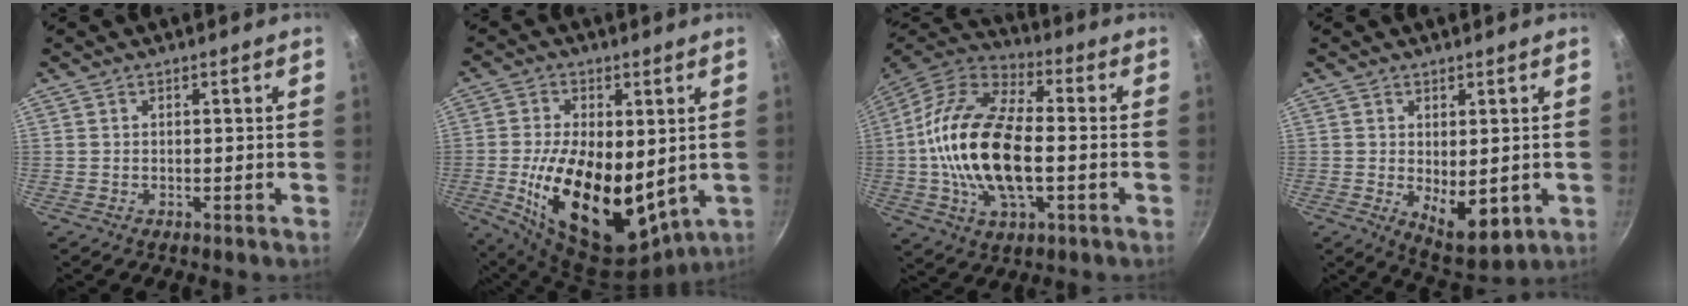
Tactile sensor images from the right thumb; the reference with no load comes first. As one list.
[{"total": 21.1, "force": [-0.6, 11.6, 17.6], "torque": [-0.291, -0.023, 0.006]}, {"total": 21.2, "force": [-1.9, 10.7, 18.2], "torque": [-0.341, 0.031, -0.046]}, {"total": 8.1, "force": [-0.5, 4.3, 6.9], "torque": [-0.081, -0.022, 0.008]}]